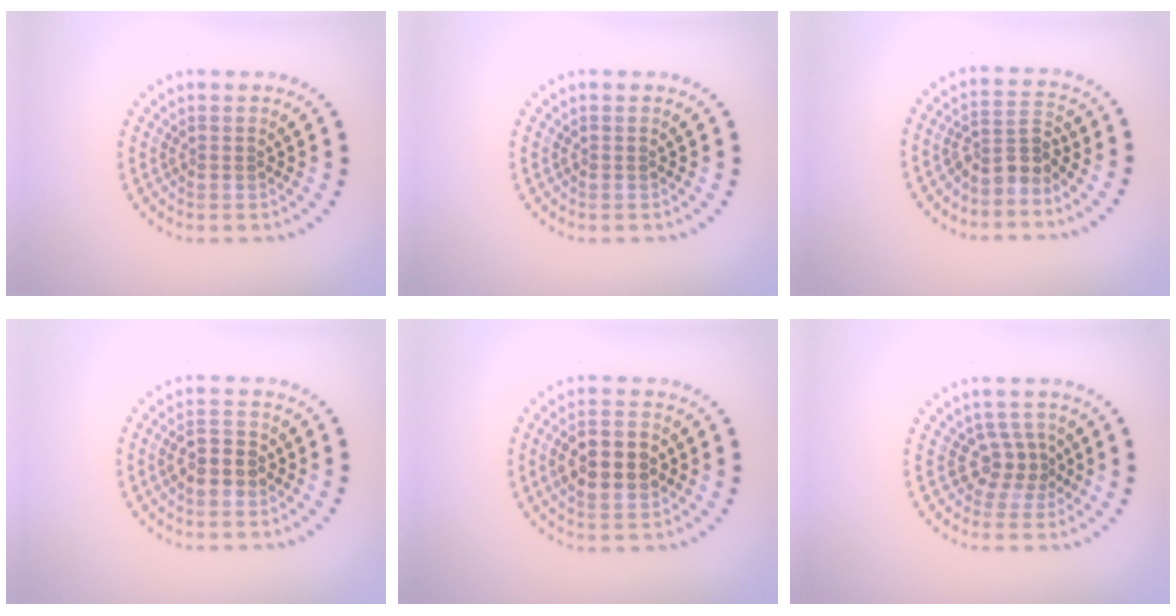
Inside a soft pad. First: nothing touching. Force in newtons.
{"total": 0.0}
{"total": 2.8, "press": 2.2, "slide": 1.8}
{"total": 3.0, "press": 3.0, "slide": 0.1}
{"total": 4.4, "press": 4.4, "slide": 0.4}
{"total": 2.5, "press": 1.8, "slide": 1.7}